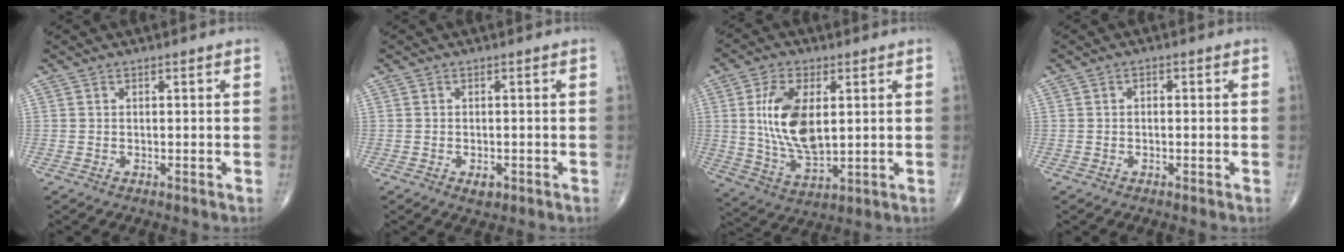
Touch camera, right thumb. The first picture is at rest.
{"total": 1.9, "force": [-0.8, 1.1, 1.3], "torque": [-0.014, 0.000, -0.009]}
{"total": 13.6, "force": [2.3, 7.0, 11.4], "torque": [-0.213, -0.016, 0.050]}
{"total": 1.0, "force": [0.1, 0.7, 0.7], "torque": [-0.003, 0.004, -0.003]}